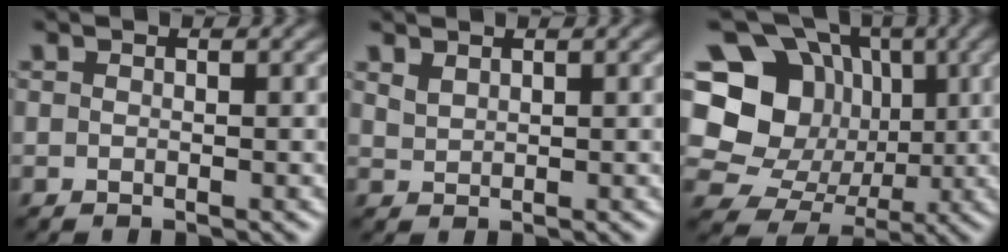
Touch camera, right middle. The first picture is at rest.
{"total": 1.1, "force": [0.9, 0.4, 0.4], "torque": [-0.014, -0.001, 0.023]}
{"total": 17.9, "force": [2.4, 16.1, 7.4], "torque": [-0.189, 0.047, 0.021]}